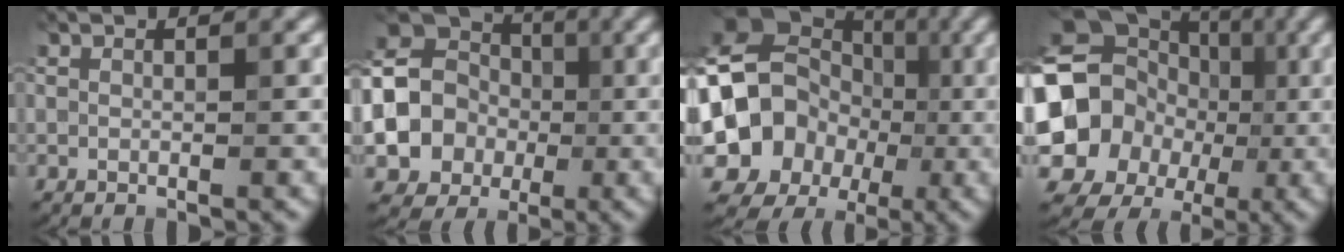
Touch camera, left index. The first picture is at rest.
{"total": 12.5, "force": [-1.8, 11.4, 4.8], "torque": [-0.108, -0.001, -0.062]}
{"total": 10.7, "force": [-1.6, 9.6, 4.5], "torque": [-0.091, -0.004, -0.040]}
{"total": 15.0, "force": [-1.2, 13.5, 6.4], "torque": [-0.136, 0.005, -0.037]}